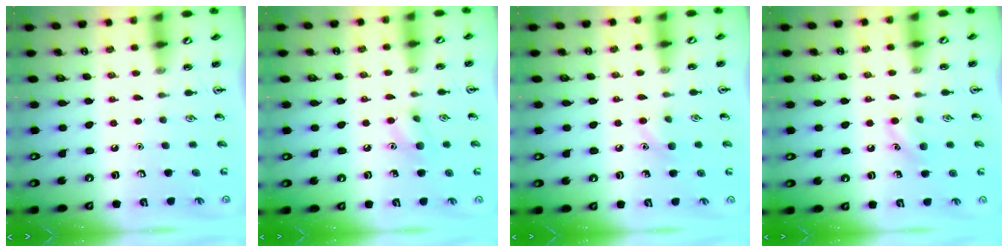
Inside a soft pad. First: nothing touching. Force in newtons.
{"total": 7.7, "press": 7.5, "slide": 1.8}
{"total": 6.7, "press": 6.5, "slide": 1.9}
{"total": 6.6, "press": 6.3, "slide": 2.0}